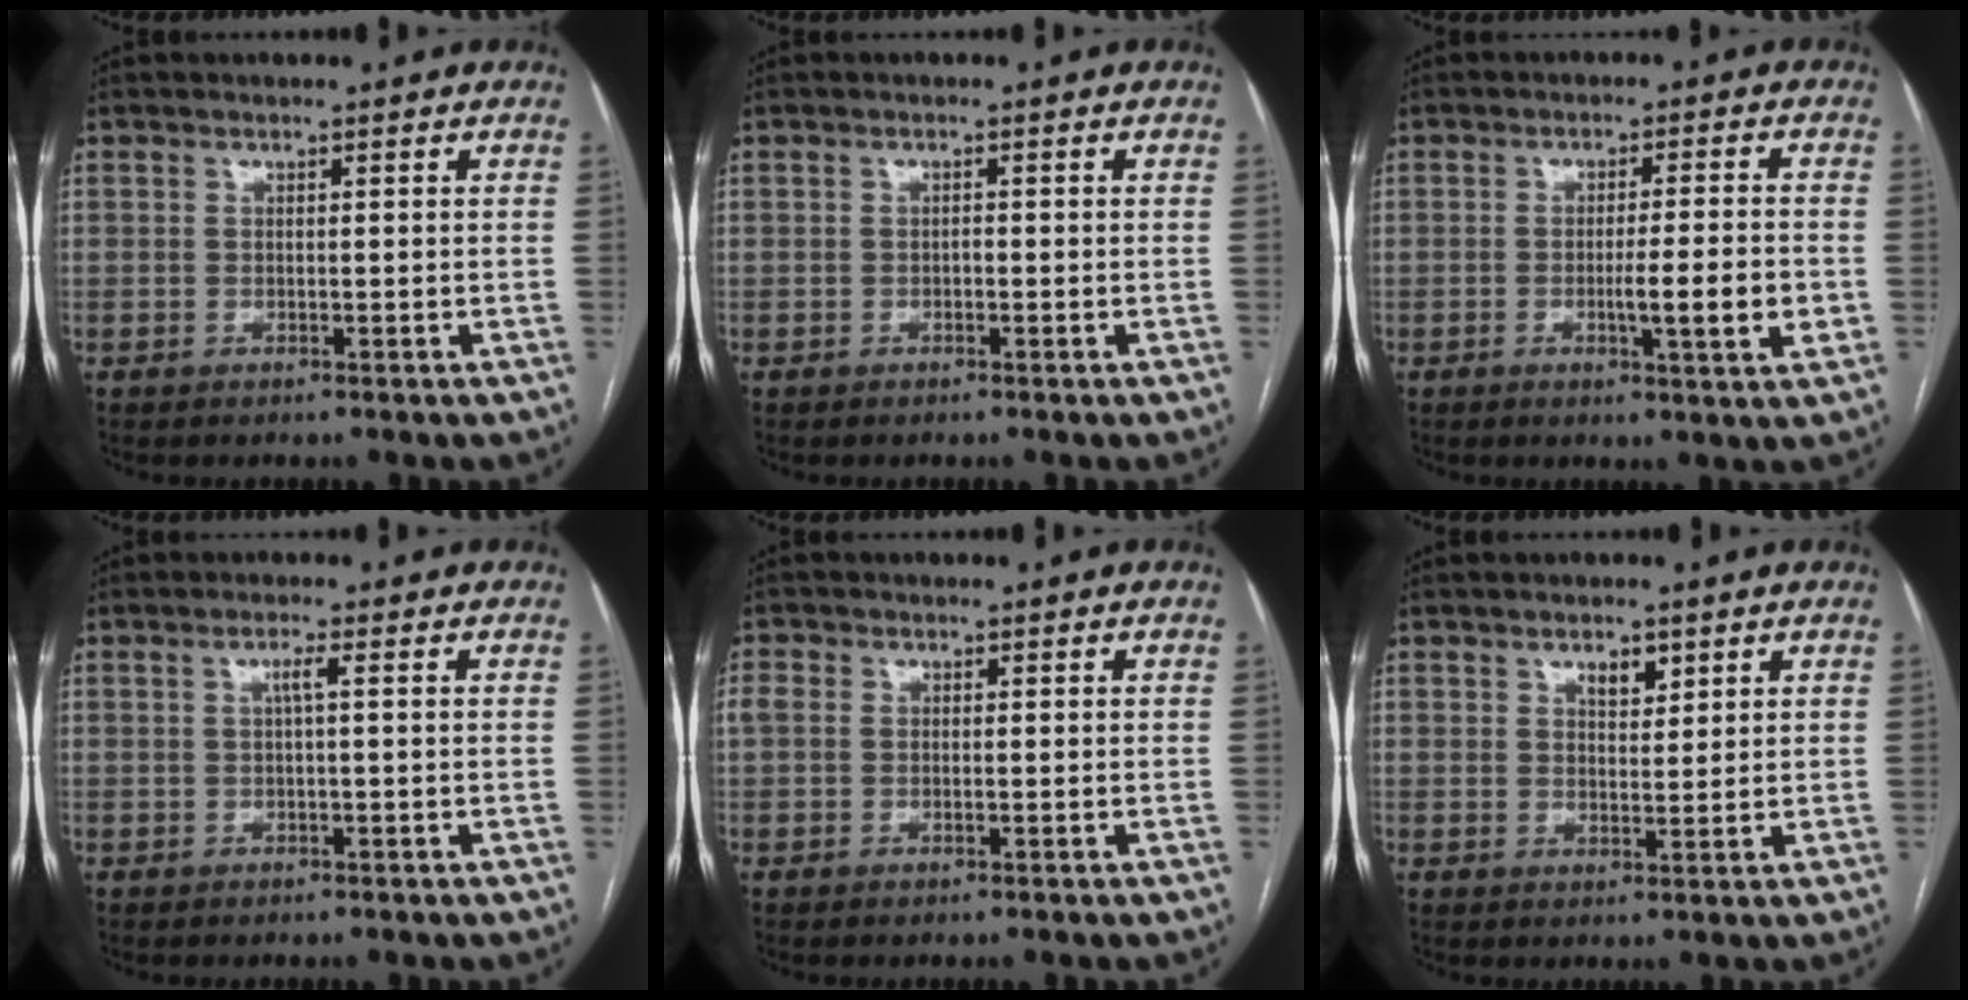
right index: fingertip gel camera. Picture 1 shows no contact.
{"total": 0.6, "force": [-0.2, 0.3, 0.5], "torque": [-0.007, 0.003, -0.005]}
{"total": 7.0, "force": [-1.7, 0.0, 6.8], "torque": [-0.103, -0.008, -0.026]}
{"total": 1.5, "force": [0.2, -0.1, 1.5], "torque": [-0.029, 0.003, 0.004]}
{"total": 2.1, "force": [-0.1, 1.4, 1.6], "torque": [-0.047, 0.010, -0.002]}
{"total": 2.9, "force": [1.7, 1.4, 1.9], "torque": [-0.030, -0.002, 0.031]}